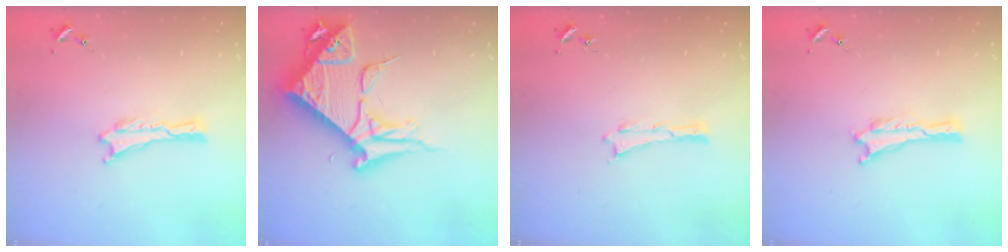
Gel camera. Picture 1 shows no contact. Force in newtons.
{"total": 10.4, "press": 10.3, "slide": 1.2}
{"total": 0.0}
{"total": 0.0}